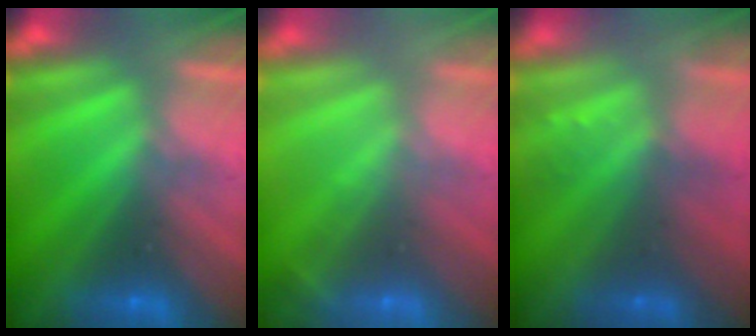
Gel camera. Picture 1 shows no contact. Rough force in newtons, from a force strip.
{"total": 1.8}
{"total": 2.3}